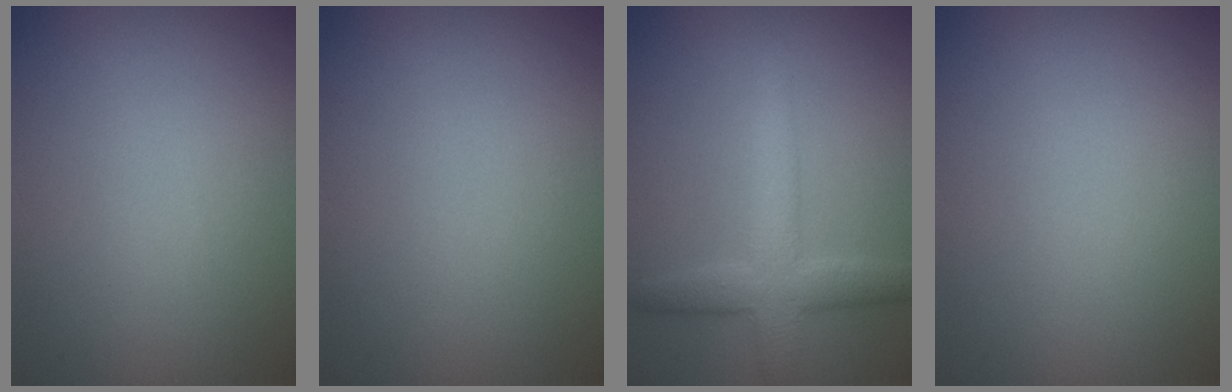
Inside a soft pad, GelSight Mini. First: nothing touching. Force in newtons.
{"total": 0.0}
{"total": 4.3, "press": 4.3, "slide": 0.2}
{"total": 0.0}